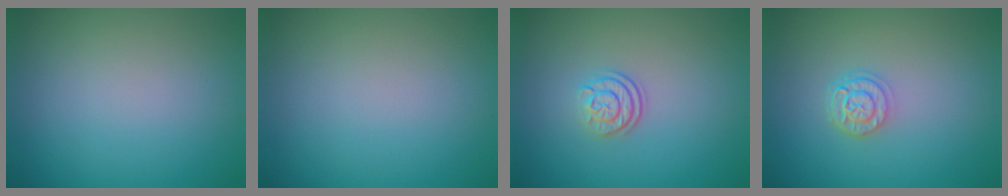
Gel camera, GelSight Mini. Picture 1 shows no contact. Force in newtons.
{"total": 0.0}
{"total": 2.4, "press": 1.8, "slide": 1.6}
{"total": 2.4, "press": 1.9, "slide": 1.4}